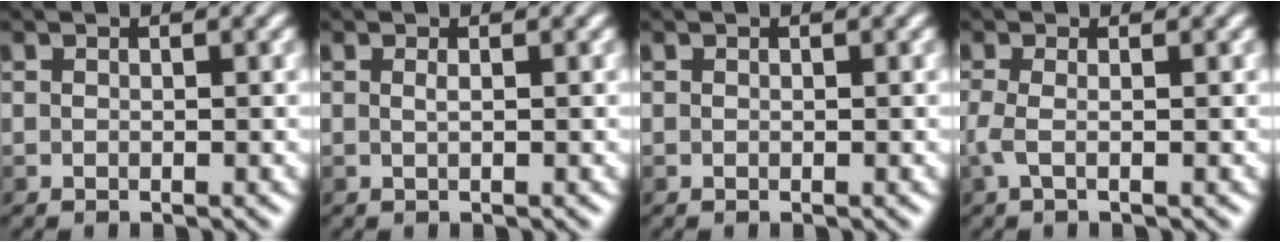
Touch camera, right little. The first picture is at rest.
{"total": 0.5, "force": [0.2, 0.1, 0.5], "torque": [-0.004, 0.000, 0.003]}
{"total": 0.0}
{"total": 1.5, "force": [-0.4, 0.4, 1.4], "torque": [-0.039, 0.004, -0.008]}